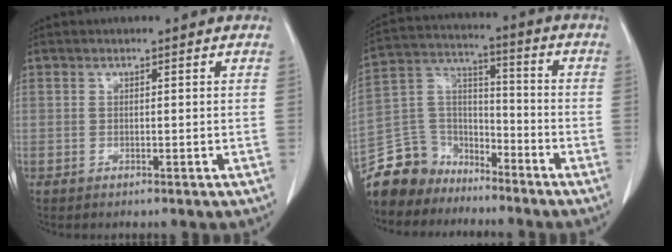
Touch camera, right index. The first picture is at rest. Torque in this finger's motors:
{"motor_torque": [-0.59, -0.38, -0.65, -0.21]}